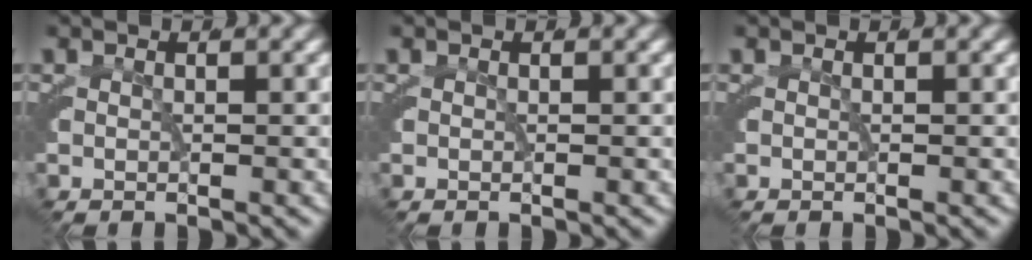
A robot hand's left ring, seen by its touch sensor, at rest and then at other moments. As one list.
[{"total": 0.0}, {"total": 0.0}]